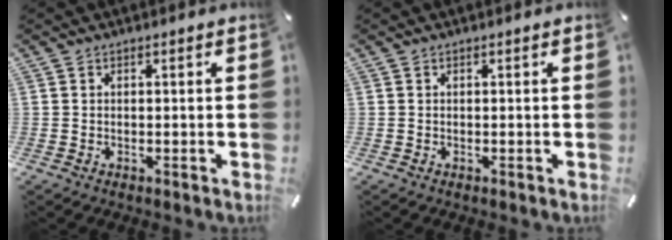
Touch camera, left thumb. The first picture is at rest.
{"total": 0.0}